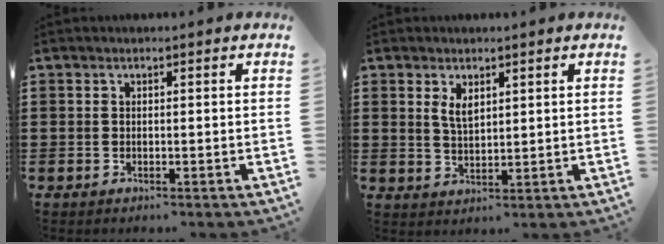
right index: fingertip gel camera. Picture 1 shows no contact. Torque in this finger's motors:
{"motor_torque": [0.22, 0.22, 0.07, 0.05]}